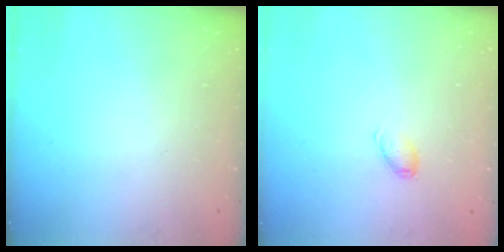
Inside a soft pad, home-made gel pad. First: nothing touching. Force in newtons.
{"total": 5.2, "press": 5.1, "slide": 1.1}